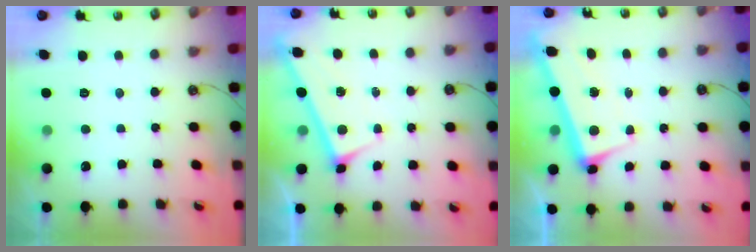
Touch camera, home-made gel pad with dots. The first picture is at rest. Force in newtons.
{"total": 3.1, "press": 3.1, "slide": 0.3}
{"total": 1.9, "press": 1.6, "slide": 0.9}